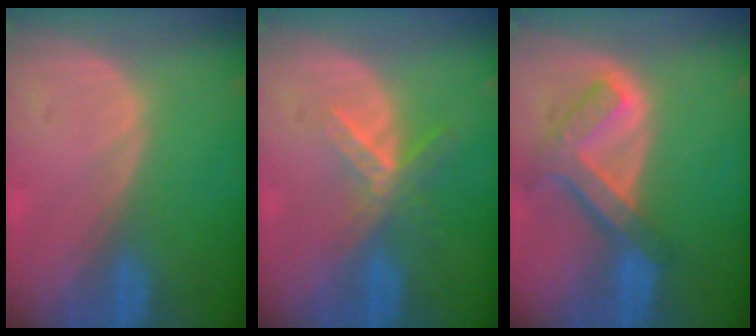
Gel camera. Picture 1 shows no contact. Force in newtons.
{"total": 5.8, "press": 5.0, "slide": 2.9}
{"total": 7.6, "press": 6.5, "slide": 4.0}